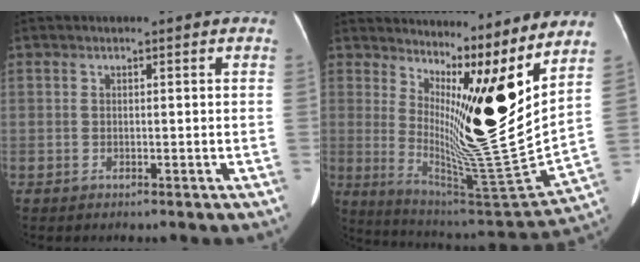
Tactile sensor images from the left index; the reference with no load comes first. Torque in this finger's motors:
{"motor_torque": [0.31, 0.41, -0.10, -0.21]}